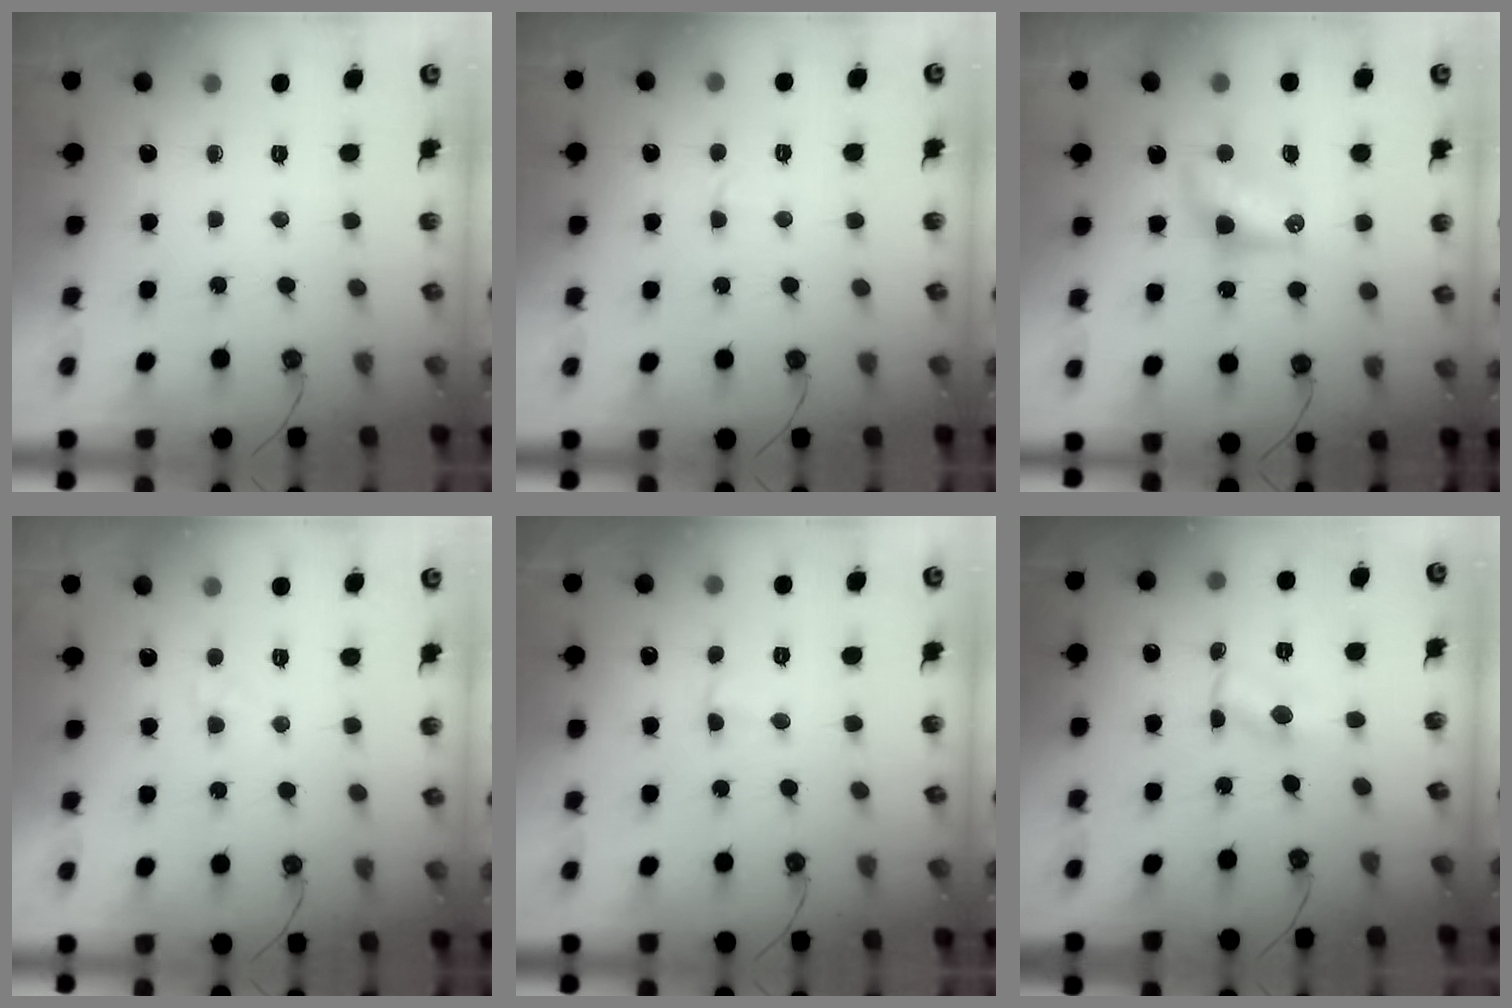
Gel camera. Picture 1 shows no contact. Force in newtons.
{"total": 2.6, "press": 2.6, "slide": 0.2}
{"total": 7.1, "press": 7.1, "slide": 0.6}
{"total": 2.4, "press": 2.3, "slide": 0.3}
{"total": 1.4, "press": 1.4, "slide": 0.4}
{"total": 1.2, "press": 1.2, "slide": 0.2}